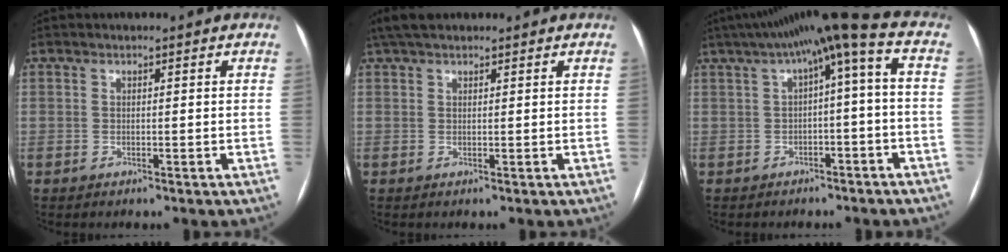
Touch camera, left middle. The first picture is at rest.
{"total": 4.5, "force": [3.6, 1.5, 2.2], "torque": [-0.041, 0.030, 0.066]}
{"total": 10.3, "force": [1.5, 1.1, 10.1], "torque": [-0.167, 0.056, 0.022]}